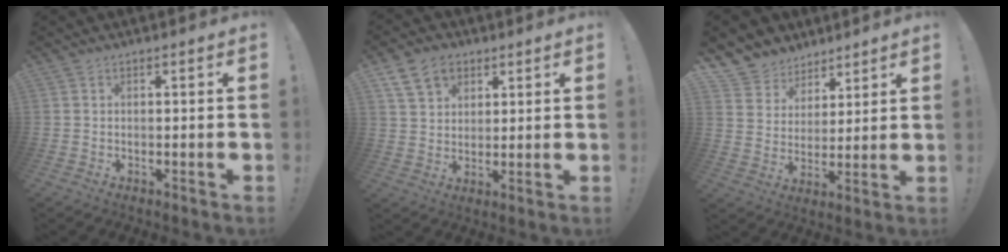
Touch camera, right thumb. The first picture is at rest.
{"total": 10.2, "force": [5.5, 7.5, 4.3], "torque": [-0.070, -0.017, 0.110]}
{"total": 8.3, "force": [5.7, 6.1, 0.4], "torque": [-0.018, -0.052, 0.117]}